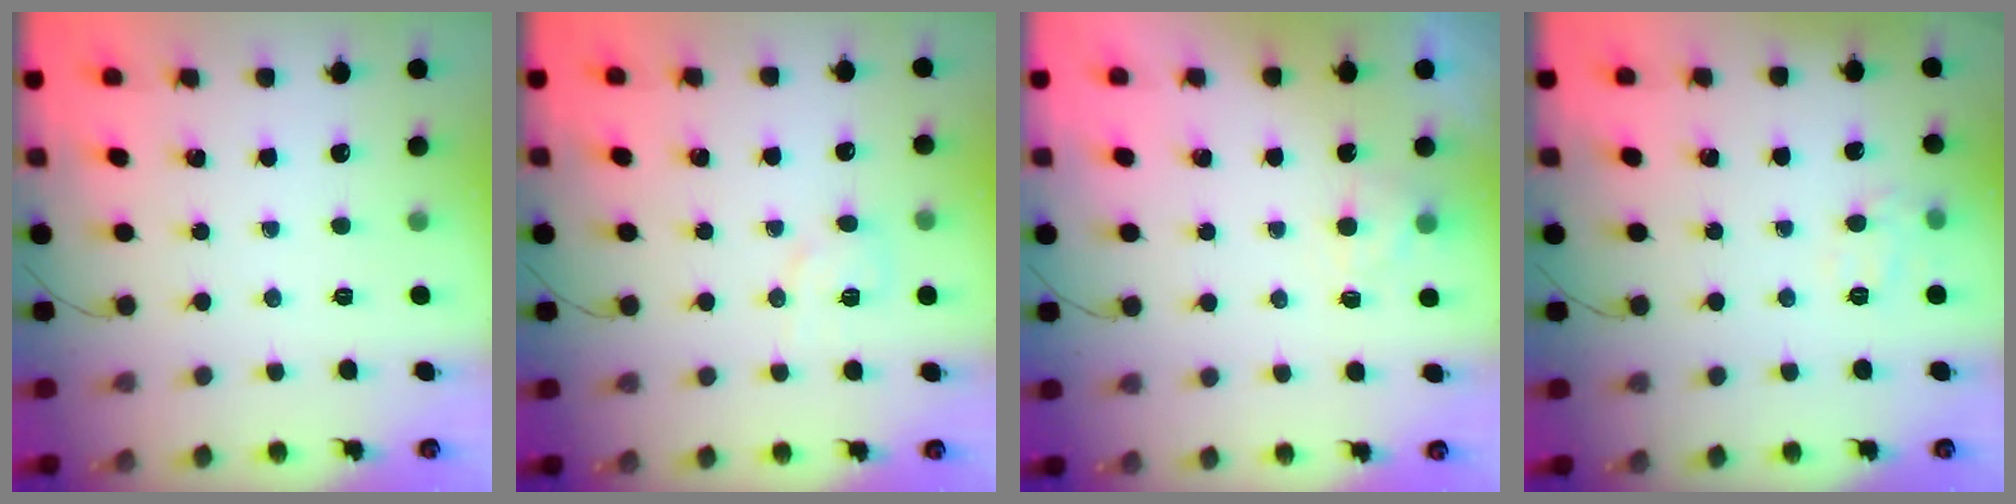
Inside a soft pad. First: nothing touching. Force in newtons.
{"total": 4.8, "press": 4.5, "slide": 1.5}
{"total": 2.9, "press": 2.5, "slide": 1.5}
{"total": 7.8, "press": 7.7, "slide": 1.1}